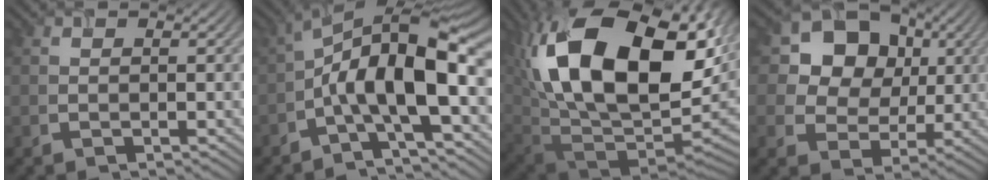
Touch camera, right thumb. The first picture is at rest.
{"total": 13.8, "force": [-1.3, 4.7, 12.9], "torque": [-0.216, 0.023, -0.036]}
{"total": 21.1, "force": [6.9, 12.2, 15.8], "torque": [-0.344, 0.013, 0.130]}
{"total": 12.1, "force": [3.9, 9.6, 6.3], "torque": [-0.138, 0.031, 0.060]}